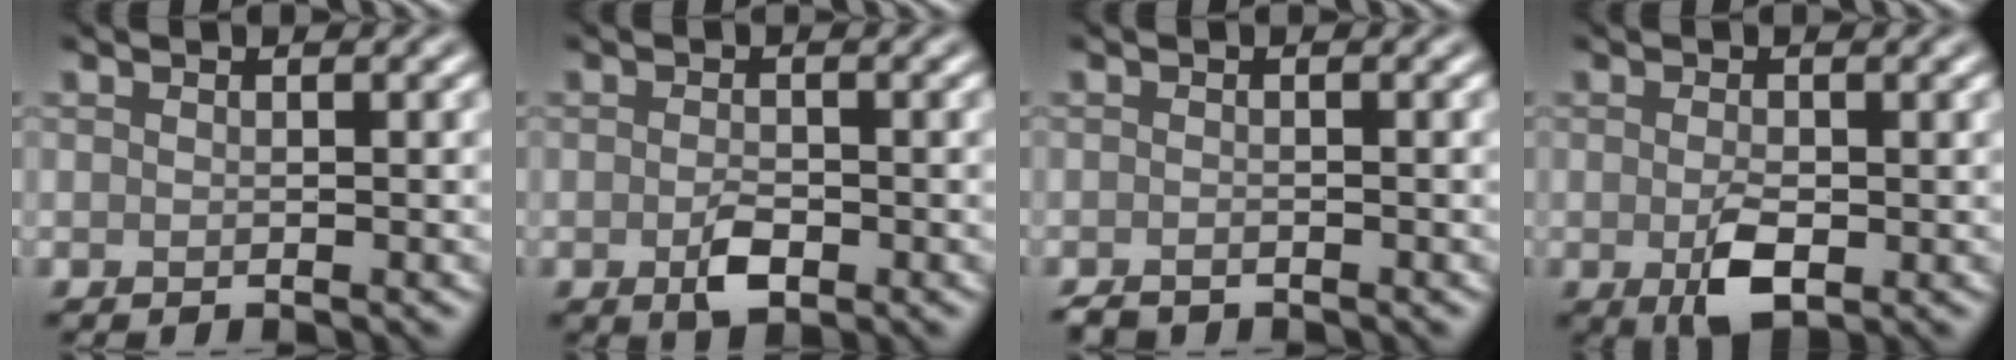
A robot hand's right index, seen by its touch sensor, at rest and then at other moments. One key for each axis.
{"total": 2.3, "fx": -0.8, "fy": 1.2, "fz": 1.8, "tx": -0.034, "ty": -0.002, "tz": -0.015}
{"total": 1.1, "fx": -1.0, "fy": 0.3, "fz": 0.4, "tx": -0.006, "ty": -0.004, "tz": -0.020}
{"total": 3.5, "fx": -0.8, "fy": 1.7, "fz": 2.9, "tx": -0.059, "ty": -0.009, "tz": -0.012}